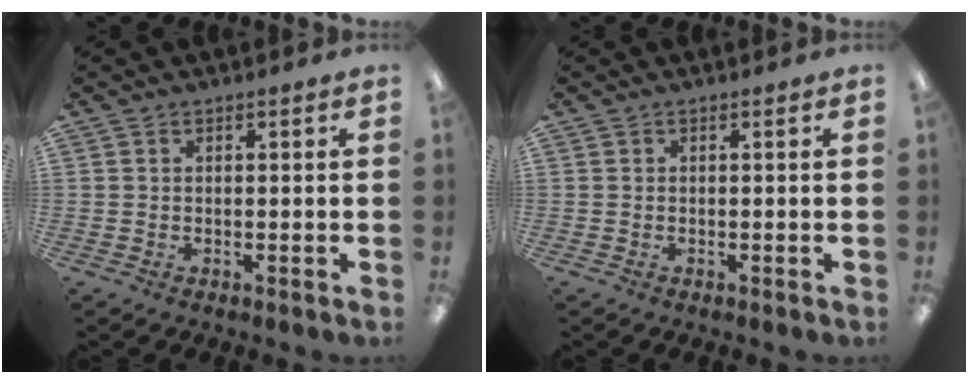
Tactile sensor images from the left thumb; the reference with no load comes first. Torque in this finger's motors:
{"motor_torque": [-0.03, -0.01, -0.04, 0.01, 0.00]}